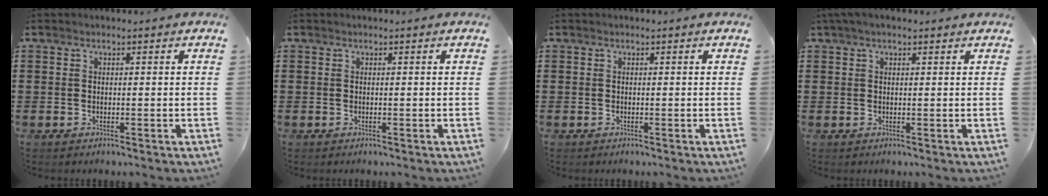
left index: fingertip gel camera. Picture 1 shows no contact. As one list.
[{"total": 0.0}, {"total": 0.0}, {"total": 1.5, "force": [0.8, 0.5, 1.1], "torque": [-0.022, 0.004, 0.015]}]